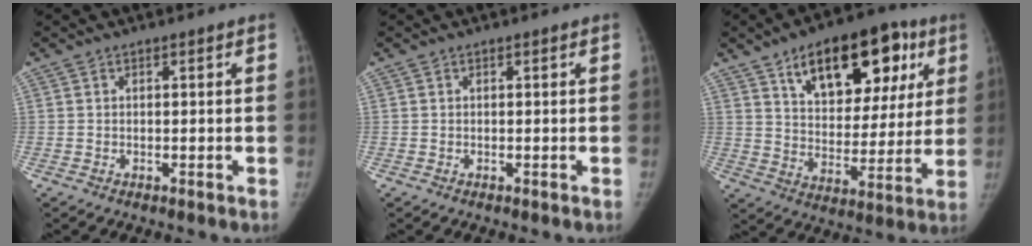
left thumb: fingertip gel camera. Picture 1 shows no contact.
{"total": 0.0}
{"total": 21.8, "force": [10.6, 11.8, 15.0], "torque": [-0.168, -0.016, 0.162]}